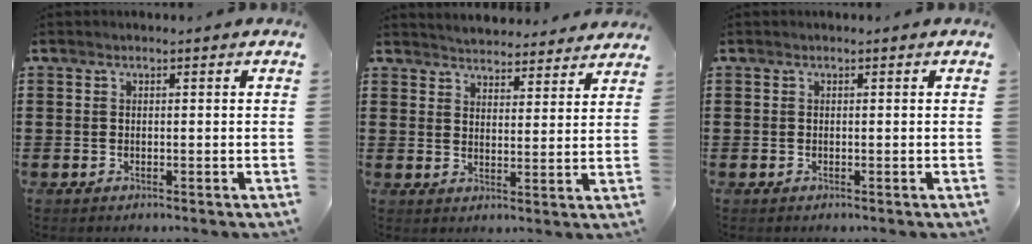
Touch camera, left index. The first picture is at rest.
{"total": 3.9, "force": [3.8, 0.0, -0.2], "torque": [-0.012, -0.022, 0.068]}
{"total": 0.0}